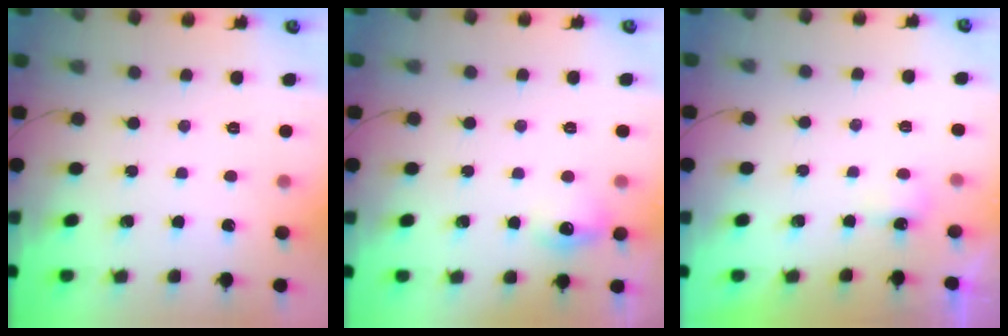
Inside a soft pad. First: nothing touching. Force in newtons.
{"total": 6.9, "press": 6.9, "slide": 1.0}
{"total": 2.3, "press": 2.2, "slide": 0.6}